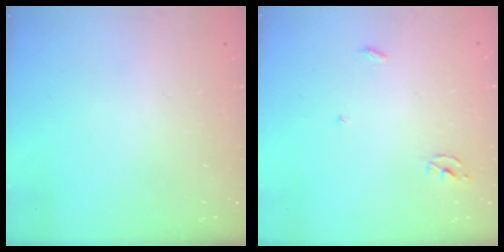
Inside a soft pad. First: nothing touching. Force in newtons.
{"total": 2.3, "press": 2.3, "slide": 0.1}